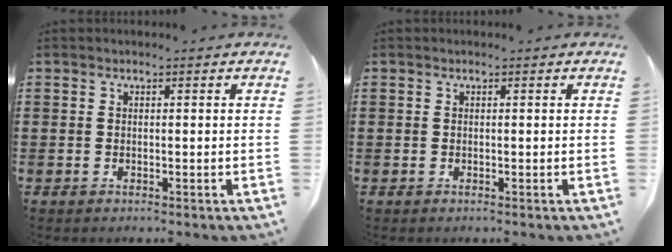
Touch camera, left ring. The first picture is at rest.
{"total": 0.0}